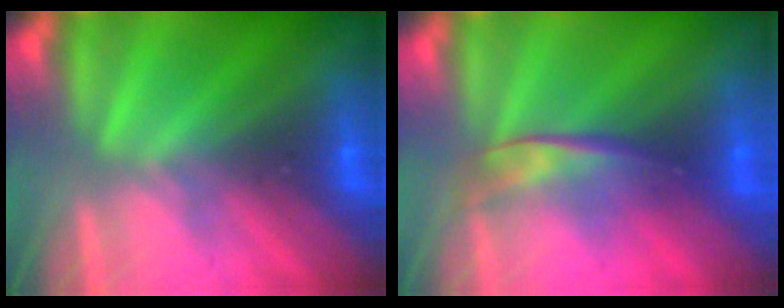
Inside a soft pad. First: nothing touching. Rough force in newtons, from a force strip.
{"total": 2.2}